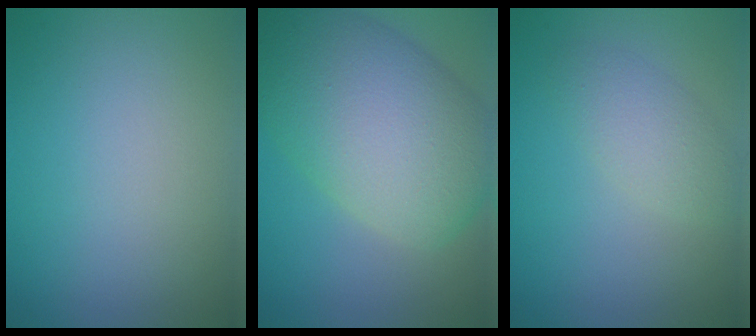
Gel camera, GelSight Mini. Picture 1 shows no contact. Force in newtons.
{"total": 10.8, "press": 10.8, "slide": 0.3}
{"total": 2.4, "press": 2.4, "slide": 0.1}